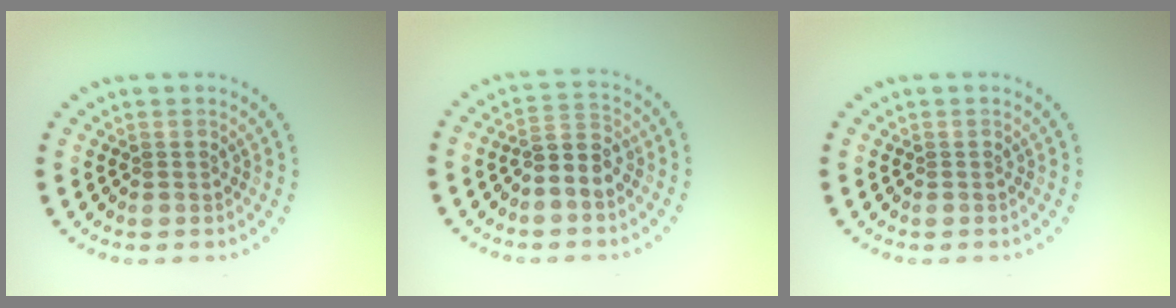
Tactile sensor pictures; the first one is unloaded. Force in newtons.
{"total": 2.9, "press": 2.7, "slide": 1.1}
{"total": 0.0}